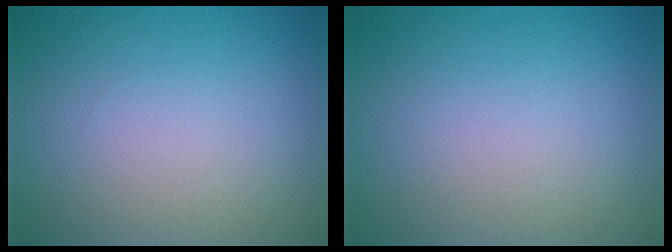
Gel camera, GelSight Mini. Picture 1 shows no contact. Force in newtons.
{"total": 0.0}